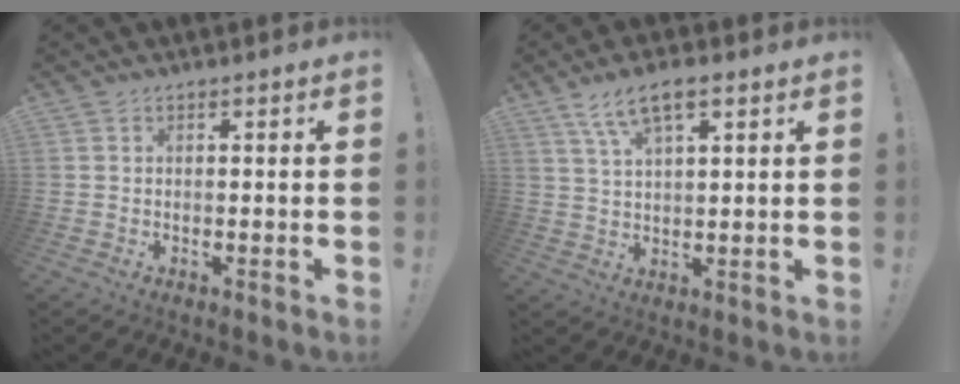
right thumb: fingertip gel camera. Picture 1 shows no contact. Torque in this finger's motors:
{"motor_torque": [1.40, 1.43, 0.46, 0.20, 0.13]}